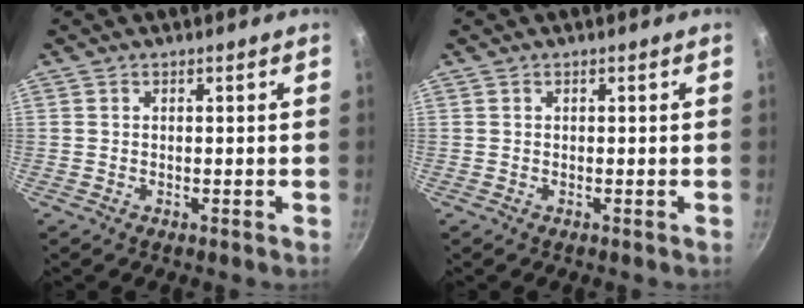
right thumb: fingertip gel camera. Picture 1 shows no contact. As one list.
[{"total": 0.0}]